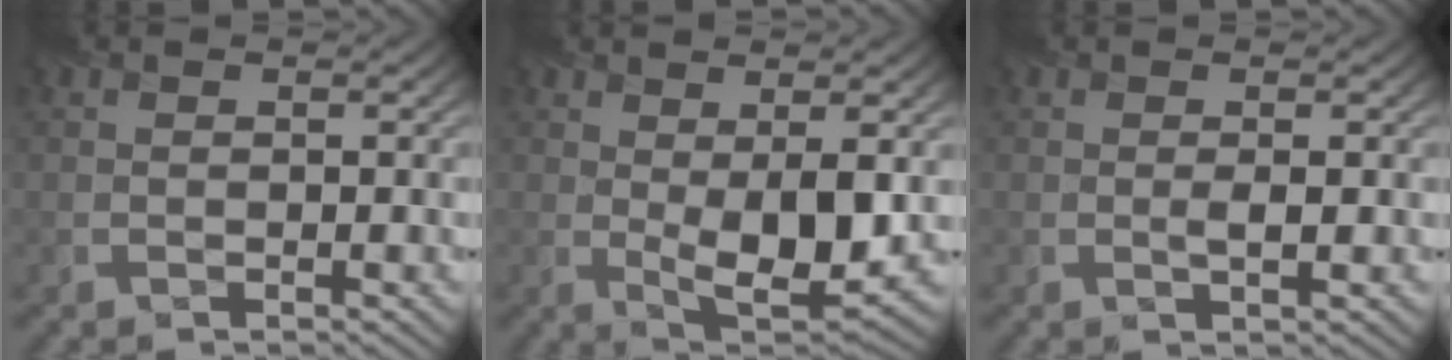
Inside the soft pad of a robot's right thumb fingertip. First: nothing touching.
{"total": 8.1, "force": [-0.2, 3.6, 7.3], "torque": [-0.146, -0.017, 0.011]}
{"total": 1.5, "force": [0.1, 0.5, 1.4], "torque": [-0.027, -0.002, 0.002]}